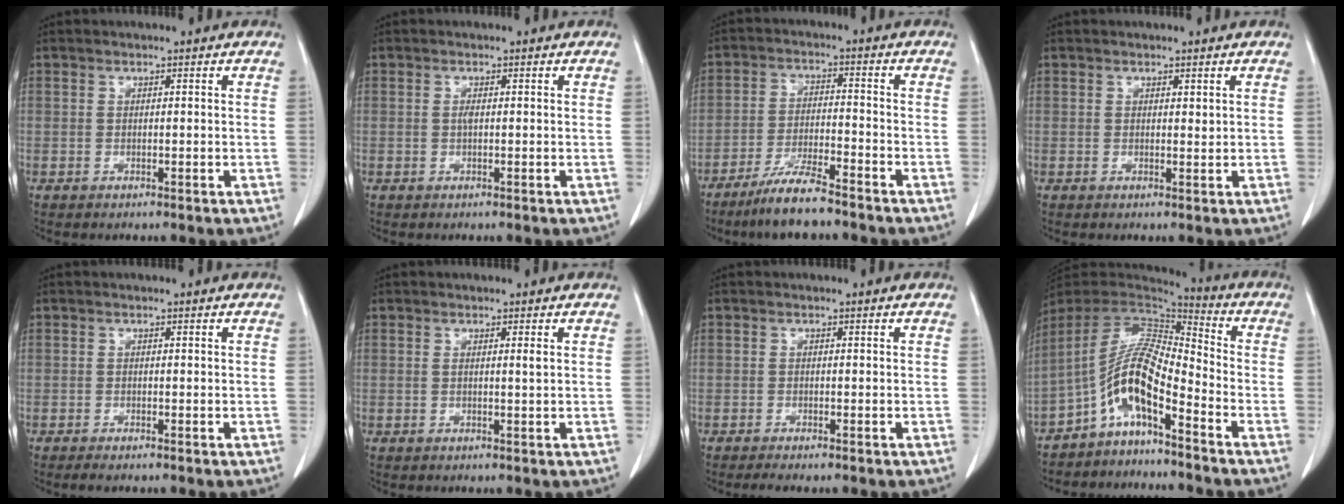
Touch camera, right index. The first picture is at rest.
{"total": 0.7, "force": [0.0, 0.1, 0.6], "torque": [-0.015, -0.001, -0.001]}
{"total": 7.5, "force": [-6.1, 0.3, 4.4], "torque": [-0.089, -0.021, -0.116]}
{"total": 0.5, "force": [0.4, 0.2, 0.3], "torque": [-0.006, -0.004, 0.006]}
{"total": 1.1, "force": [-0.9, -0.2, 0.6], "torque": [-0.014, -0.005, -0.014]}
{"total": 0.9, "force": [0.3, -0.2, 0.8], "torque": [-0.016, -0.001, 0.004]}
{"total": 2.1, "force": [-1.8, -0.2, 1.1], "torque": [-0.016, -0.006, -0.026]}
{"total": 10.0, "force": [-5.5, 1.9, 8.1], "torque": [-0.155, 0.024, -0.100]}